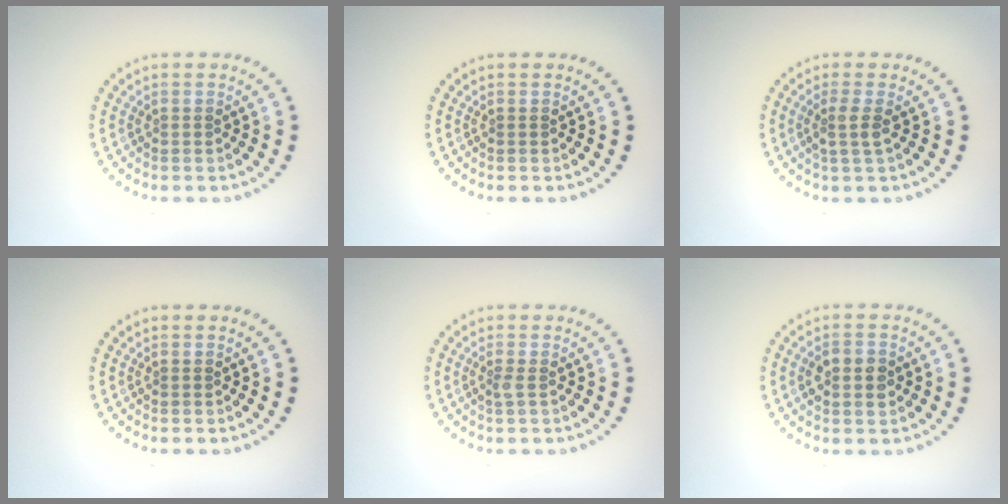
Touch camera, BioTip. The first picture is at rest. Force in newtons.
{"total": 0.0}
{"total": 1.8, "press": 1.4, "slide": 1.0}
{"total": 0.0}
{"total": 0.7, "press": 0.6, "slide": 0.4}
{"total": 3.4, "press": 3.4, "slide": 0.1}